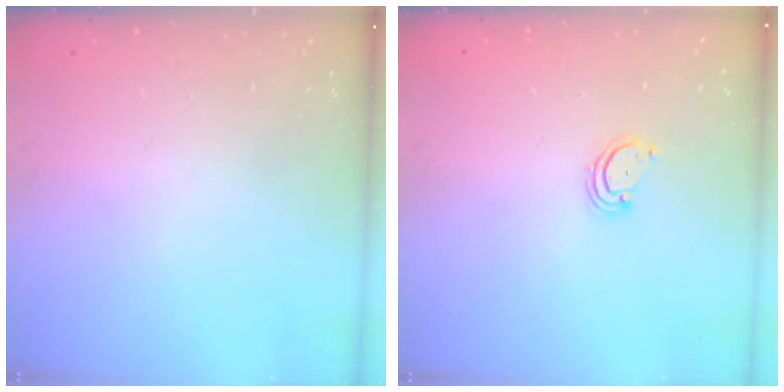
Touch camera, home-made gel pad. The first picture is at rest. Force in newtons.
{"total": 2.3, "press": 2.2, "slide": 0.2}